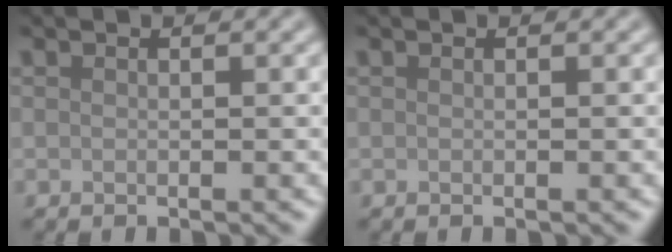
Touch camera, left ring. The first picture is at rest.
{"total": 0.0}